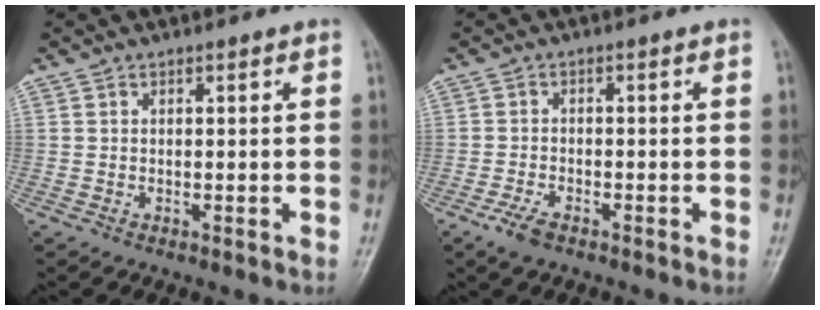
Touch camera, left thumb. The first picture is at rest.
{"total": 3.2, "force": [-2.3, 1.3, 1.8], "torque": [-0.046, 0.005, -0.044]}